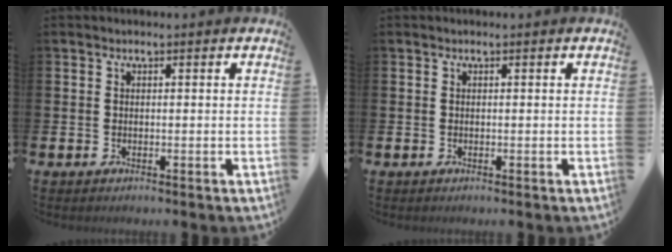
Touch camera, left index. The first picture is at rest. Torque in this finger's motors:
{"motor_torque": [0.00, 0.00, 0.00, 0.00]}